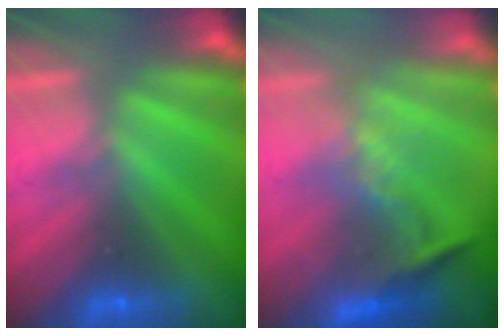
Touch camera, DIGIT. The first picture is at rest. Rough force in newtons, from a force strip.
{"total": 1.1}